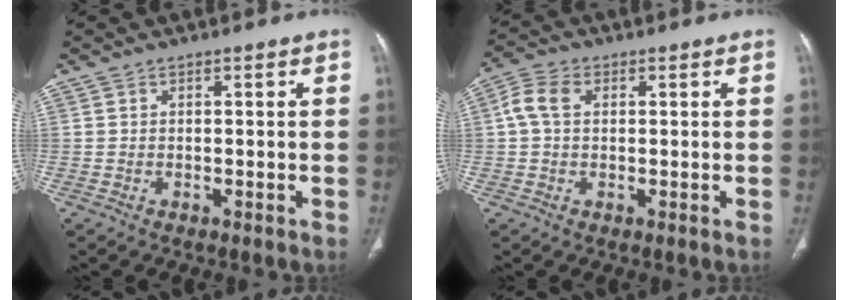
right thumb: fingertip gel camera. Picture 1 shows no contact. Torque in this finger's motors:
{"motor_torque": [0.01, 0.00, 0.07, -0.21, 0.03]}